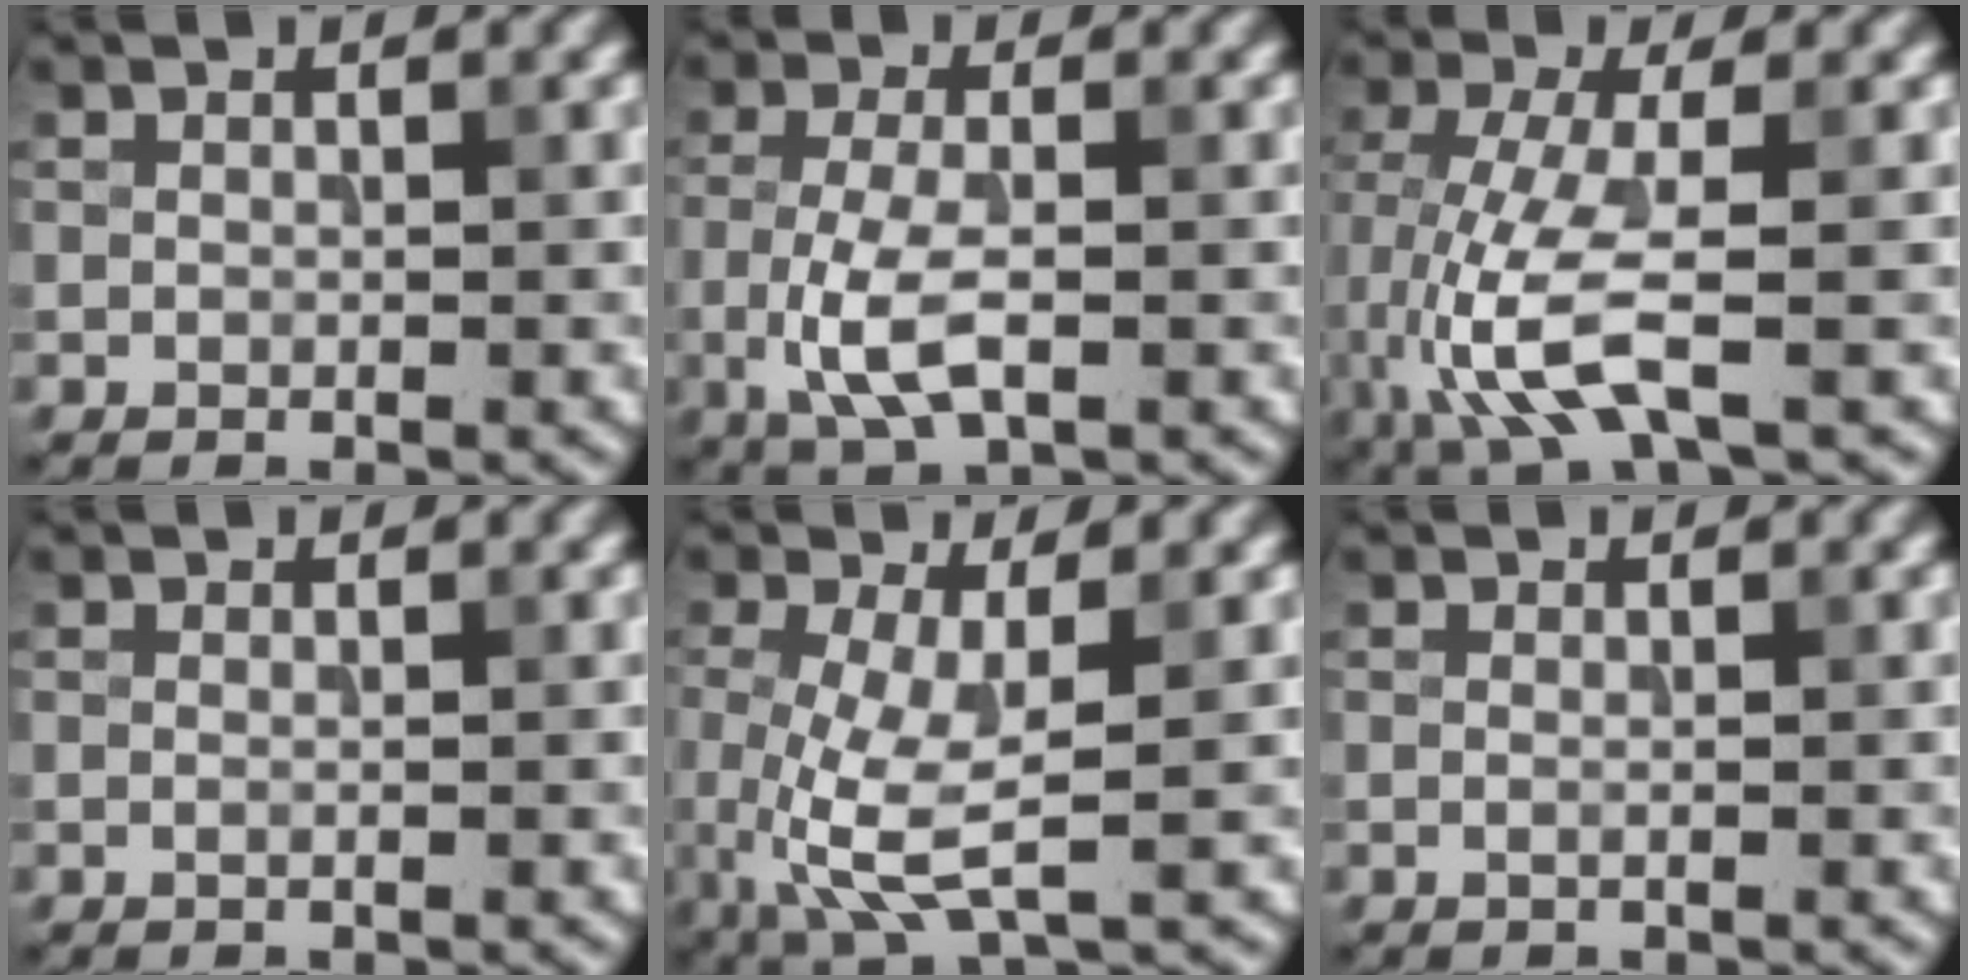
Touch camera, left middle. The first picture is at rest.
{"total": 4.3, "force": [-1.1, 1.4, 4.0], "torque": [-0.097, -0.003, -0.022]}
{"total": 6.3, "force": [-2.1, 1.3, 5.8], "torque": [-0.143, -0.009, -0.040]}
{"total": 0.0}
{"total": 5.1, "force": [-0.4, 1.2, 4.9], "torque": [-0.122, -0.012, -0.004]}
{"total": 0.0}